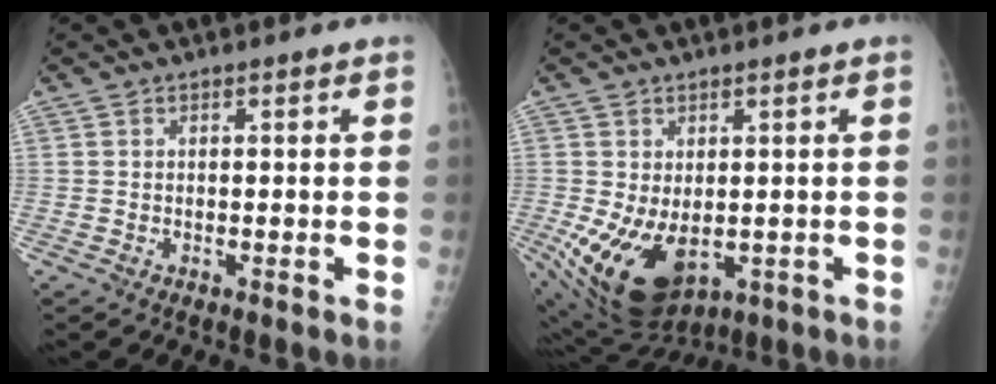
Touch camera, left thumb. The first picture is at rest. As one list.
[{"total": 13.0, "force": [-2.5, 8.0, 10.0], "torque": [-0.173, -0.012, -0.012]}]